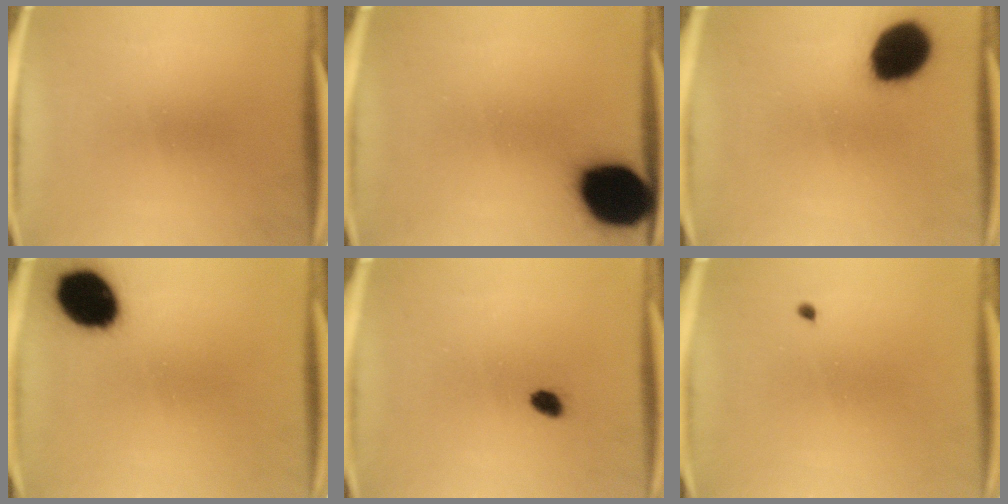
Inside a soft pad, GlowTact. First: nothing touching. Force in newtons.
{"total": 18.8}
{"total": 15.3}
{"total": 14.6}
{"total": 2.0}
{"total": 0.5}